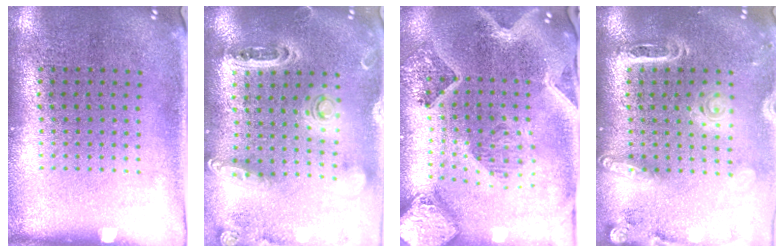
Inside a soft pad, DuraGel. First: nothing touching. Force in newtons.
{"total": 1.4, "press": 1.3, "slide": 0.2}
{"total": 2.6, "press": 2.4, "slide": 1.1}
{"total": 2.0, "press": 1.8, "slide": 0.8}